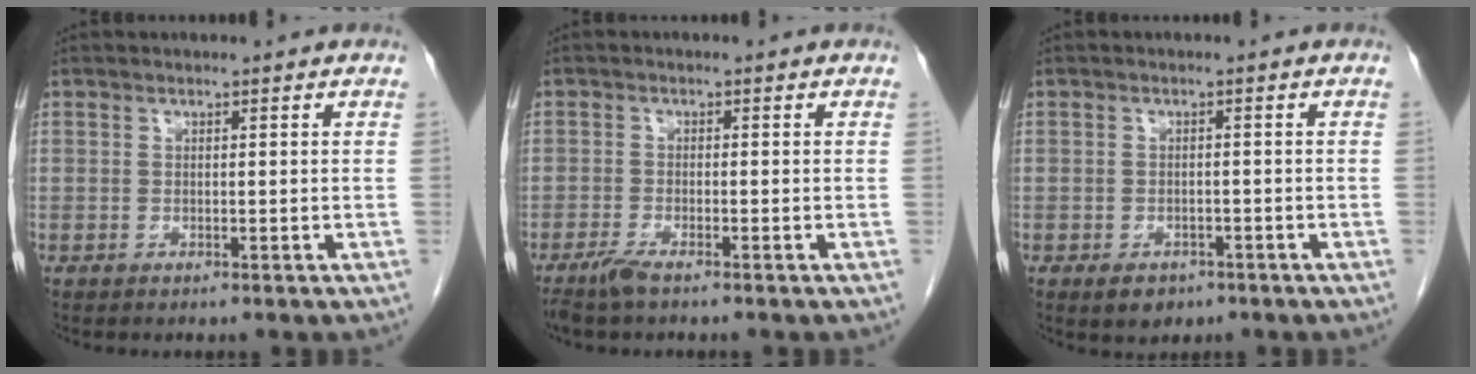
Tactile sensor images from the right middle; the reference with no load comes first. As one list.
[{"total": 2.5, "force": [-1.9, 0.1, 1.5], "torque": [-0.038, -0.007, -0.040]}, {"total": 3.3, "force": [-2.1, 2.1, 1.5], "torque": [-0.021, 0.000, -0.021]}]